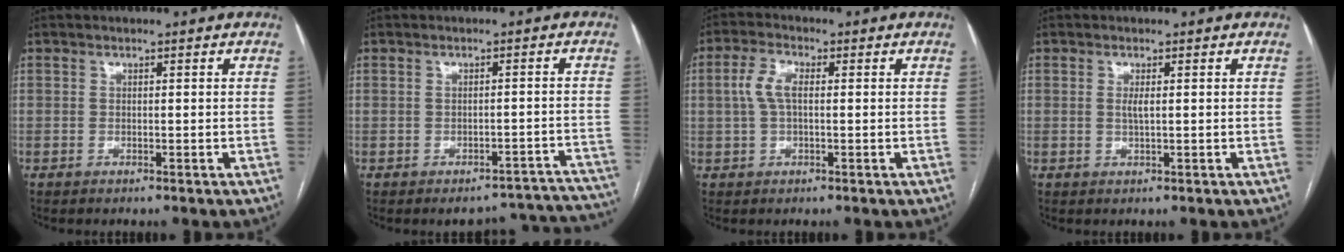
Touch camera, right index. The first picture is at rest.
{"total": 13.4, "force": [-13.1, 2.3, 1.5], "torque": [0.019, 0.029, -0.134]}
{"total": 4.5, "force": [0.5, 1.9, 4.0], "torque": [-0.097, 0.016, 0.012]}
{"total": 1.3, "force": [0.2, 0.1, 1.3], "torque": [-0.032, -0.001, 0.004]}